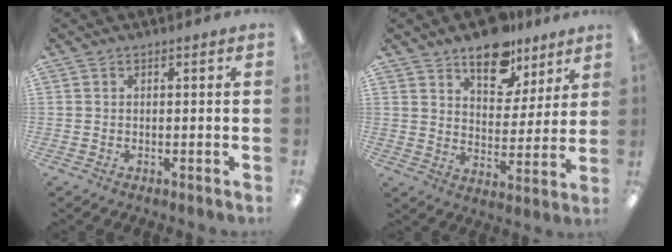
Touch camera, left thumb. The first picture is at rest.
{"total": 13.1, "force": [9.9, 6.8, 5.3], "torque": [-0.067, -0.062, 0.179]}